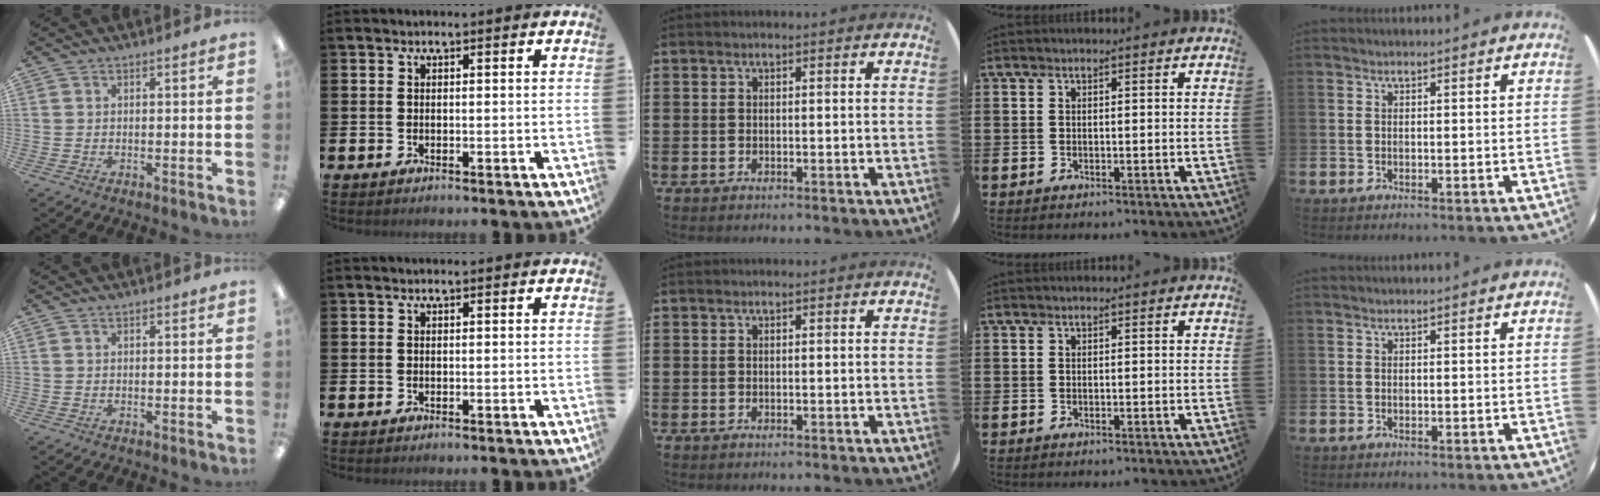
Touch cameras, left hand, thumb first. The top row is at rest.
{}